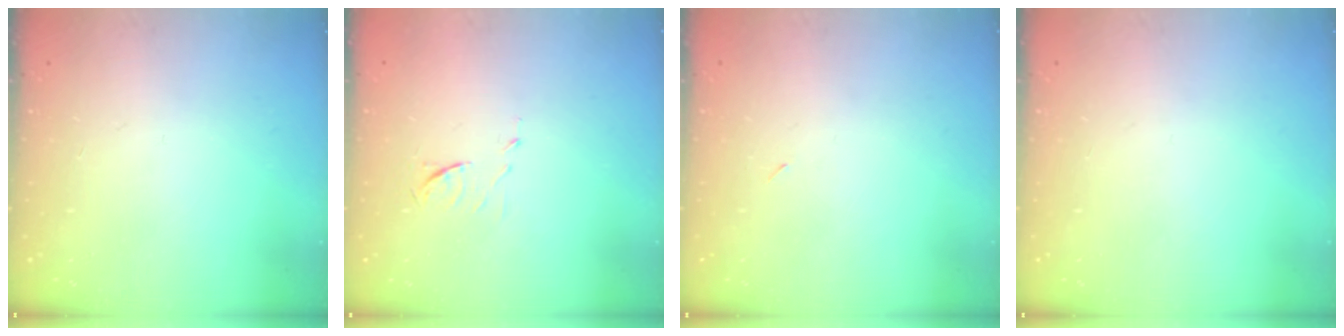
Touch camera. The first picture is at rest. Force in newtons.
{"total": 5.8, "press": 5.8, "slide": 0.8}
{"total": 2.3, "press": 1.9, "slide": 1.2}
{"total": 0.0}